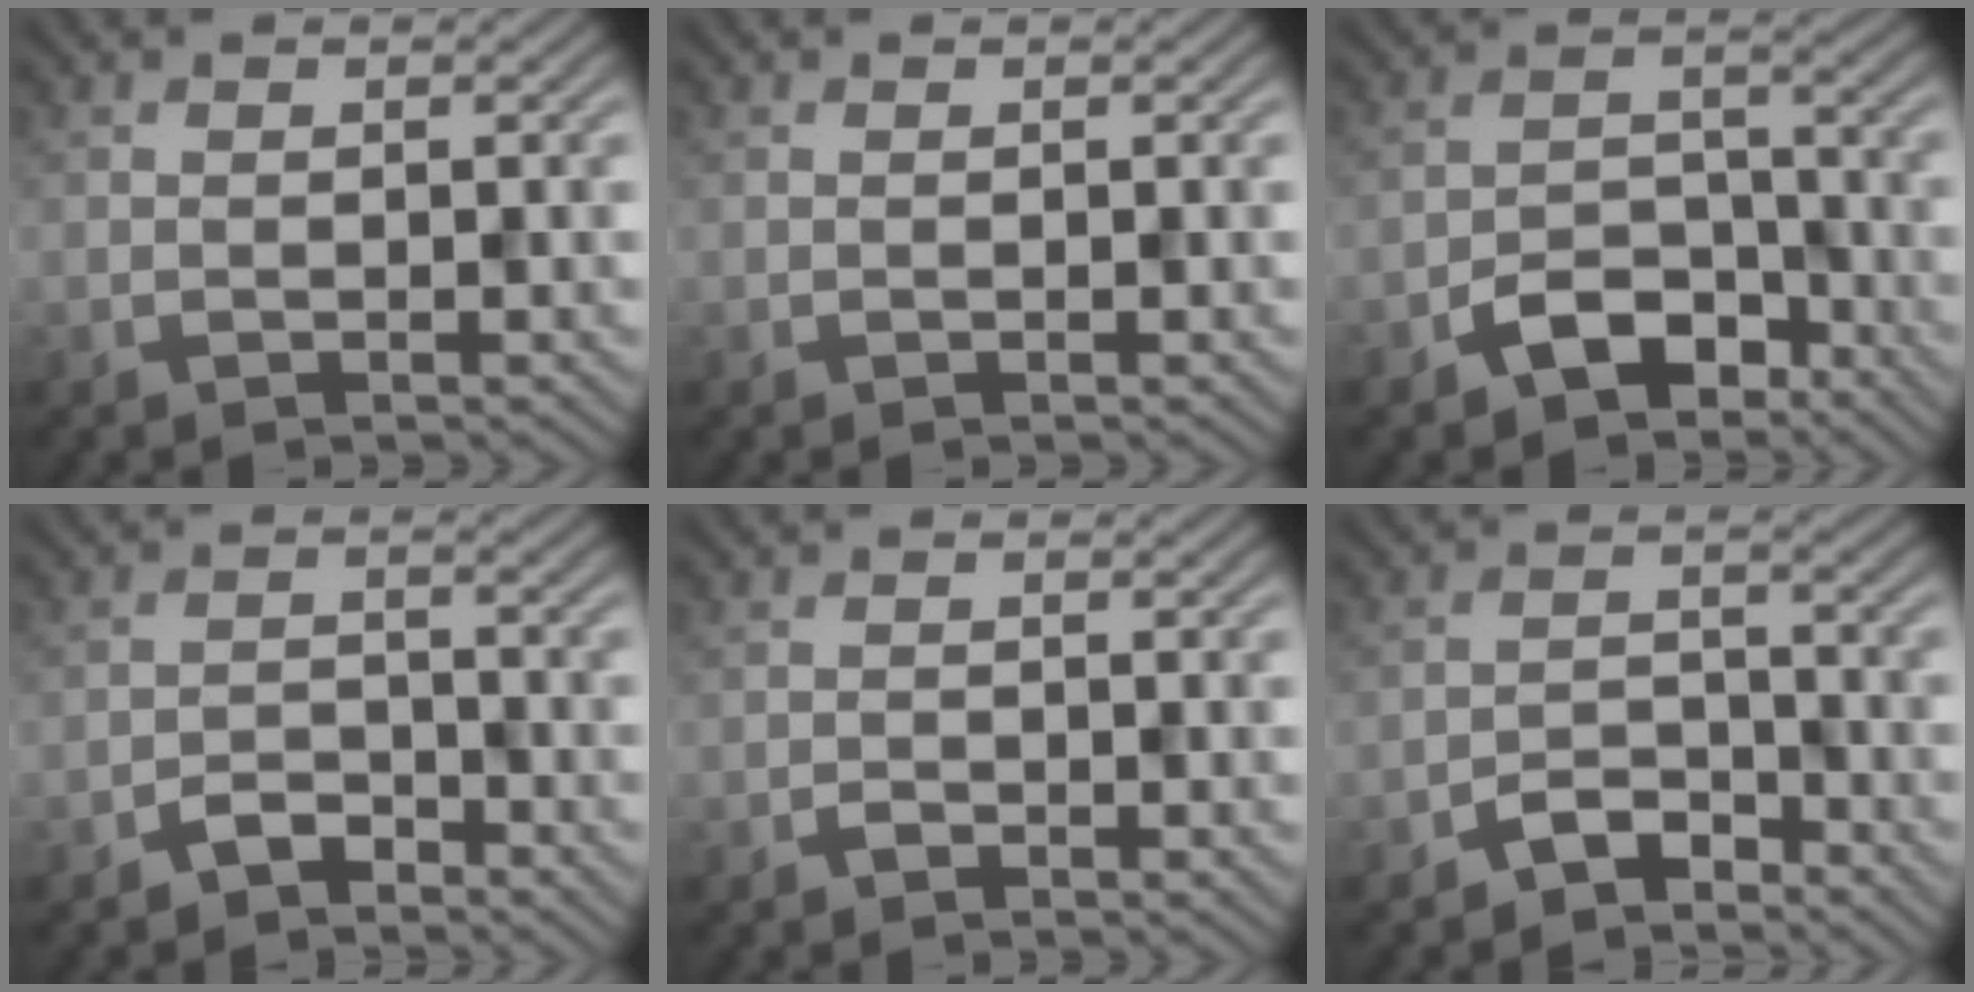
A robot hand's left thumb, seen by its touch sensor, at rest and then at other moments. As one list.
[{"total": 0.0}, {"total": 6.4, "force": [-4.4, 3.5, 3.1], "torque": [-0.052, 0.004, -0.092]}, {"total": 2.8, "force": [-2.3, 1.2, 1.0], "torque": [-0.012, 0.007, -0.051]}, {"total": 0.9, "force": [-0.7, 0.4, 0.3], "torque": [-0.003, 0.000, -0.014]}, {"total": 3.8, "force": [-3.2, 1.5, 1.3], "torque": [-0.022, 0.007, -0.068]}]